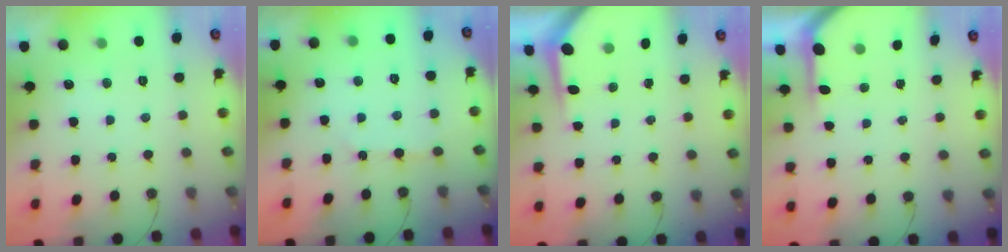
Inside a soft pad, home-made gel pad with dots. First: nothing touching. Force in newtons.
{"total": 4.1, "press": 4.0, "slide": 0.3}
{"total": 3.8, "press": 3.8, "slide": 0.4}
{"total": 2.7, "press": 2.7, "slide": 0.2}